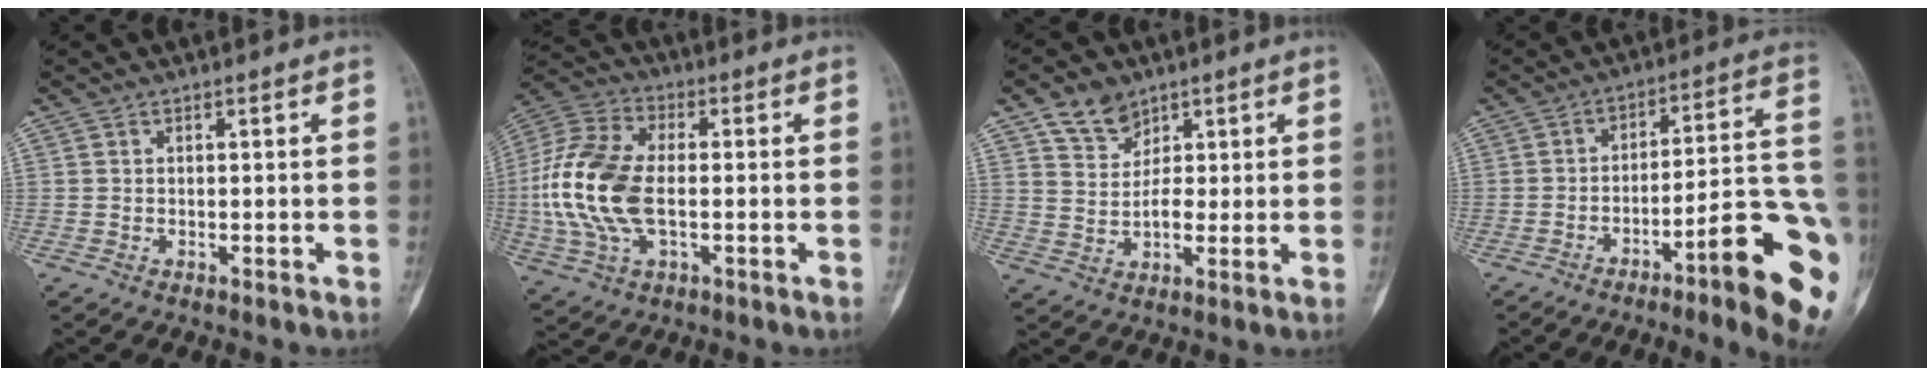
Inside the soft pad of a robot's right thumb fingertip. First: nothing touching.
{"total": 14.8, "force": [-1.4, 8.4, 12.2], "torque": [-0.270, 0.013, -0.027]}
{"total": 7.1, "force": [4.0, 5.3, 2.6], "torque": [-0.016, -0.020, 0.073]}
{"total": 18.8, "force": [-8.7, 3.0, 16.3], "torque": [-0.172, 0.061, -0.124]}